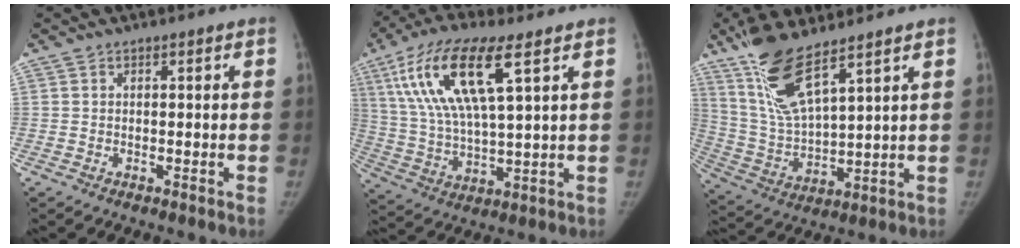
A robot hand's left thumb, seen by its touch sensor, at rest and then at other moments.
{"total": 17.3, "force": [7.4, 5.1, 14.8], "torque": [-0.296, -0.019, 0.141]}
{"total": 13.9, "force": [9.3, 3.3, 9.8], "torque": [-0.193, -0.049, 0.199]}